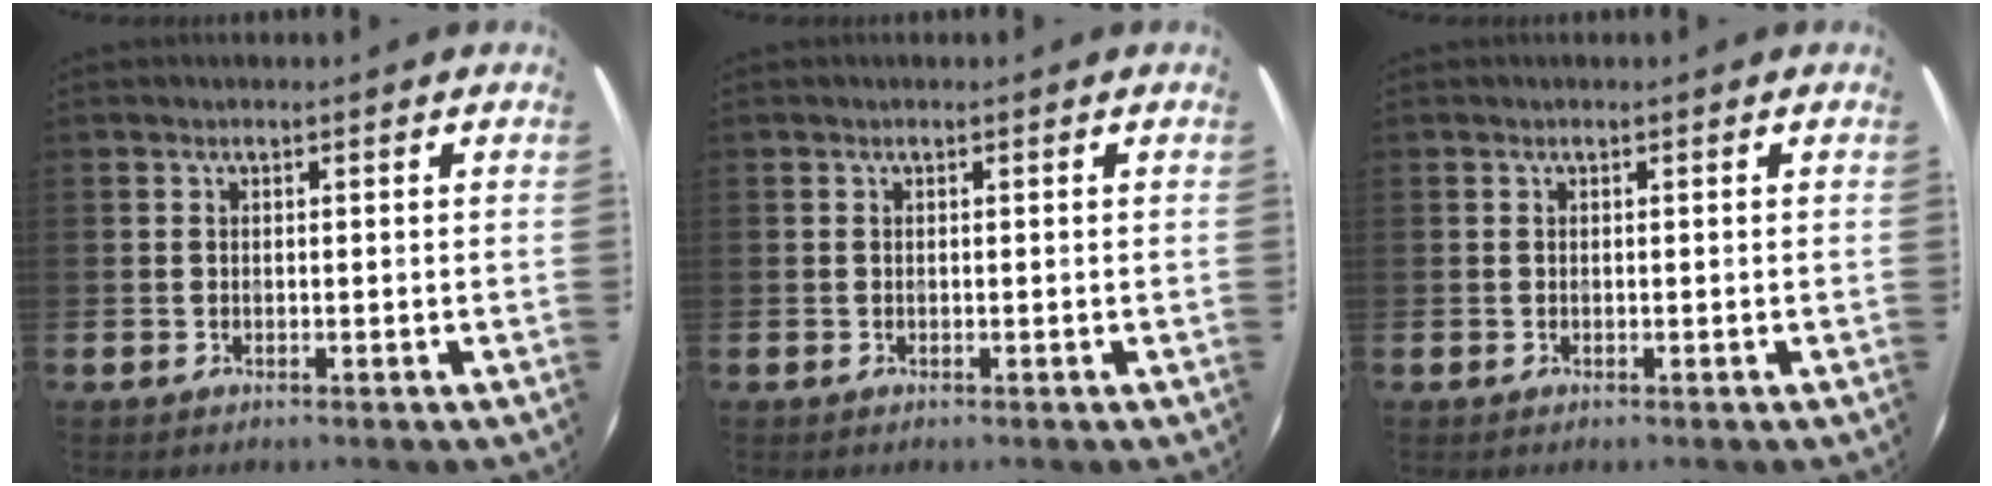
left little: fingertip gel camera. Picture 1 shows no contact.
{"total": 0.0}
{"total": 0.0}